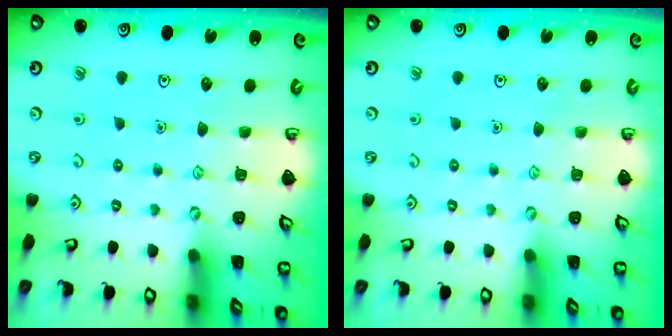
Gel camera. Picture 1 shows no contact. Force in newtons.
{"total": 0.0}